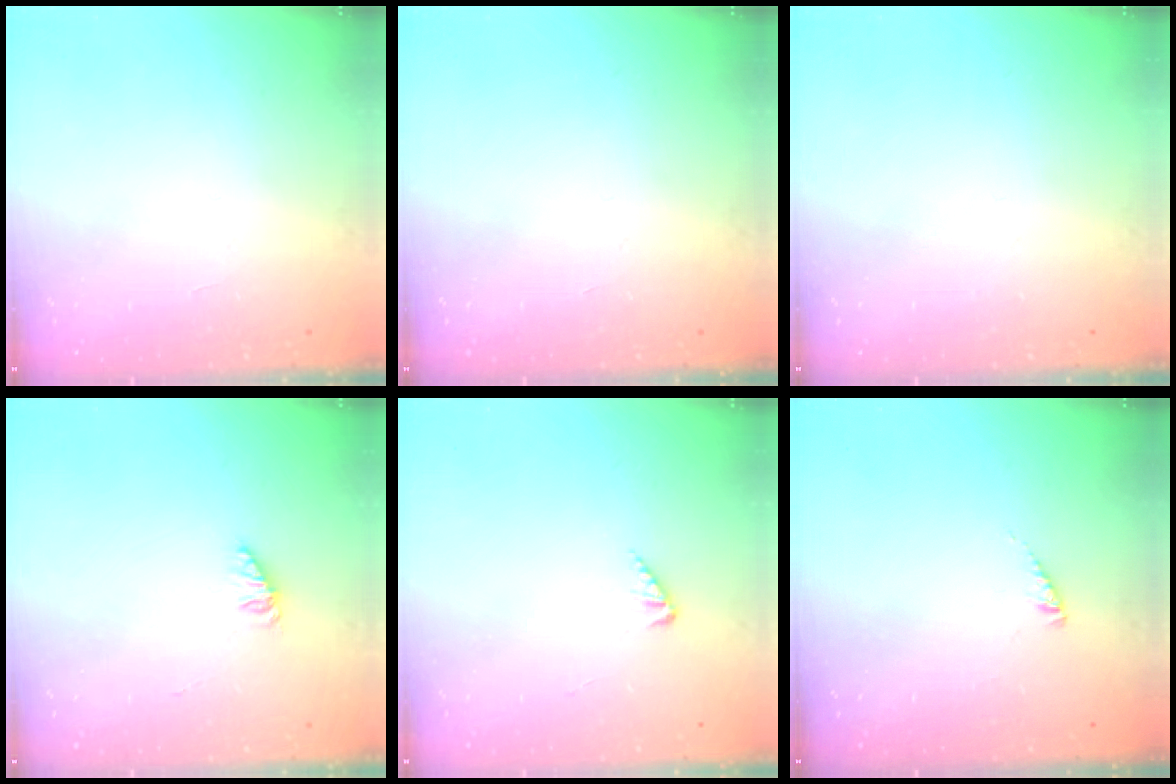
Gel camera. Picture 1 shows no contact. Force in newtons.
{"total": 0.0}
{"total": 0.0}
{"total": 1.4, "press": 1.4, "slide": 0.2}
{"total": 2.8, "press": 2.8, "slide": 0.6}
{"total": 1.4, "press": 1.4, "slide": 0.2}